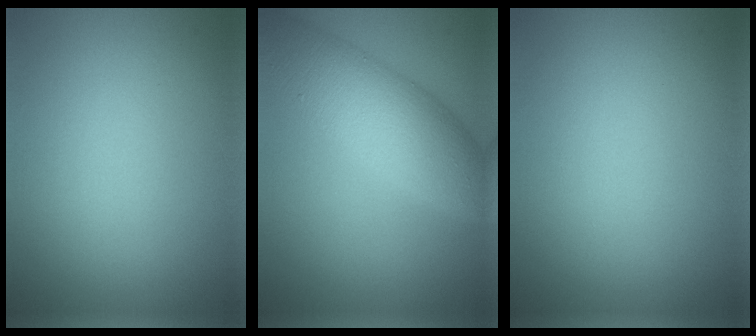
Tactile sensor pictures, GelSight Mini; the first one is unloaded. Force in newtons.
{"total": 7.3, "press": 7.3, "slide": 0.2}
{"total": 0.0}